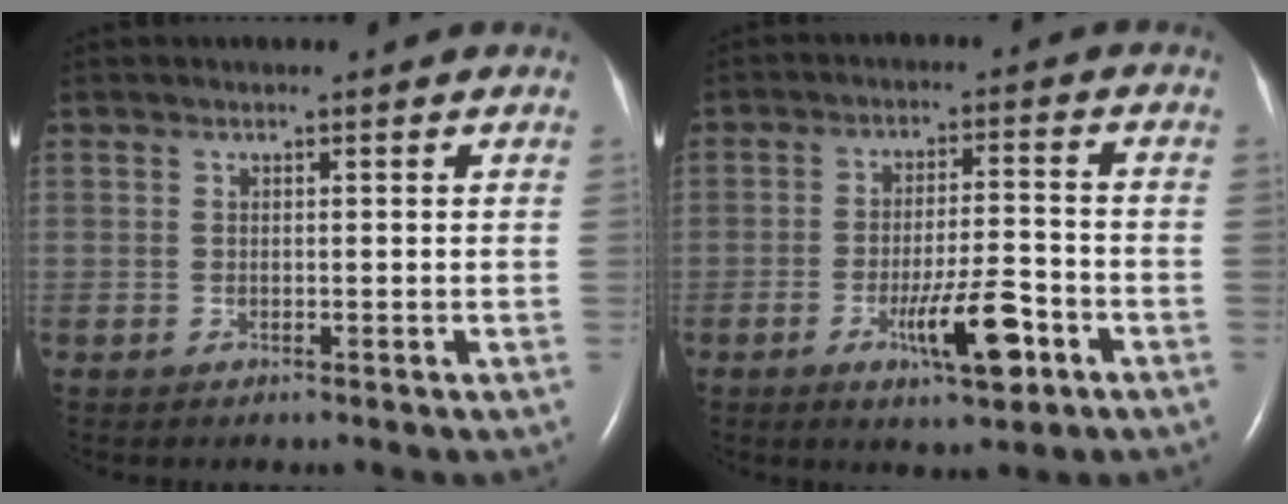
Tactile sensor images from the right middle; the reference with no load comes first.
{"total": 8.4, "force": [-4.0, 1.4, 7.2], "torque": [-0.124, -0.006, -0.061]}